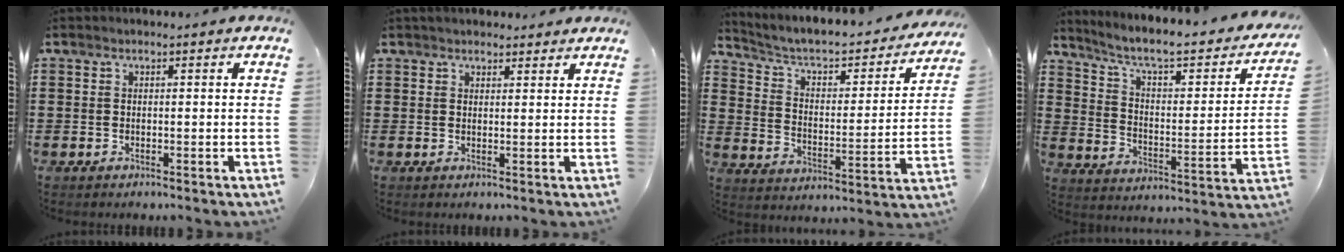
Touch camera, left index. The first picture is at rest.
{"total": 2.0, "force": [1.9, 0.7, 0.2], "torque": [-0.009, 0.004, 0.036]}
{"total": 4.4, "force": [3.3, 2.0, 2.3], "torque": [-0.064, -0.023, 0.046]}
{"total": 6.1, "force": [4.6, 1.3, 3.8], "torque": [-0.096, -0.038, 0.071]}